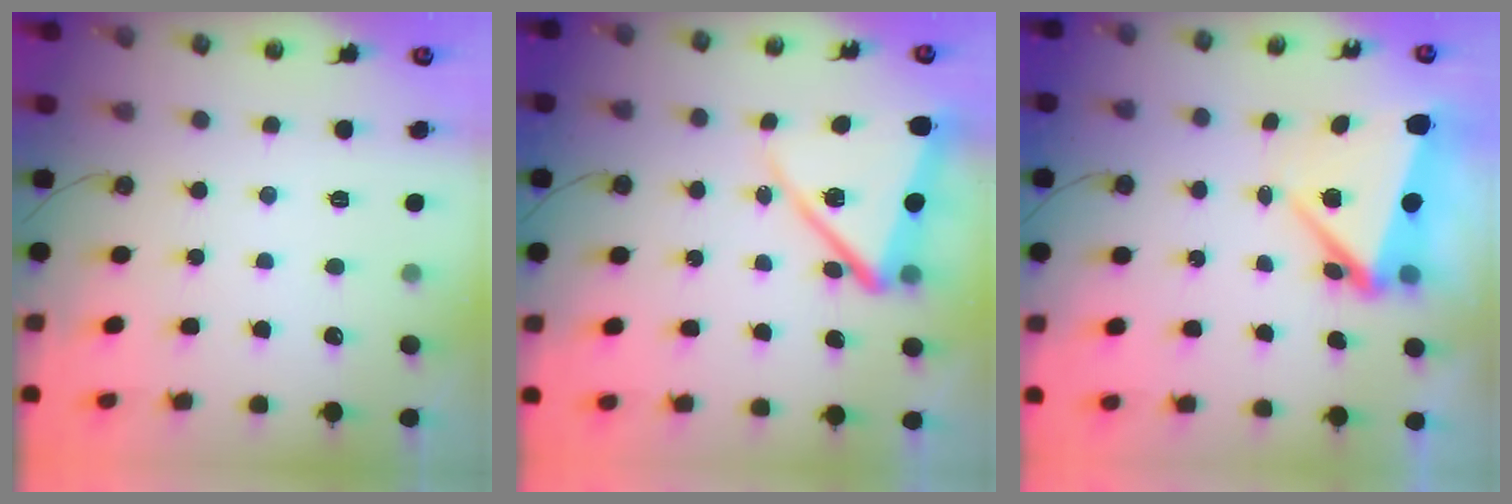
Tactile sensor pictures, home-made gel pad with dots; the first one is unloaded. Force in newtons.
{"total": 13.8, "press": 13.7, "slide": 1.5}
{"total": 6.6, "press": 6.6, "slide": 0.5}